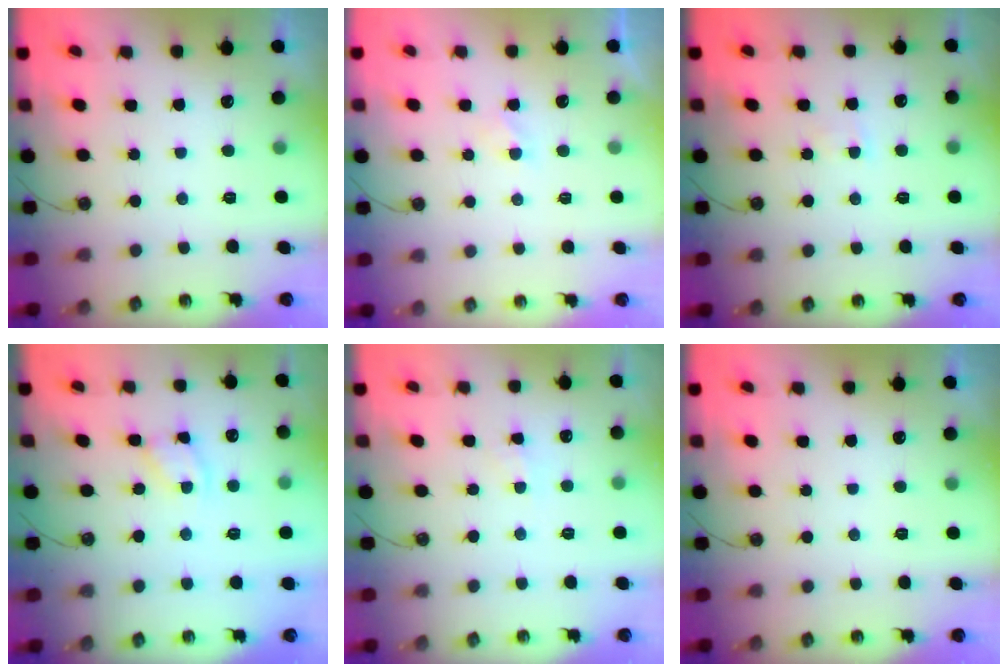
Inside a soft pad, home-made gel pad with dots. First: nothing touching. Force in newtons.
{"total": 1.5, "press": 1.4, "slide": 0.4}
{"total": 1.7, "press": 1.7, "slide": 0.3}
{"total": 4.0, "press": 4.0, "slide": 0.2}
{"total": 1.9, "press": 1.9, "slide": 0.3}
{"total": 0.0}